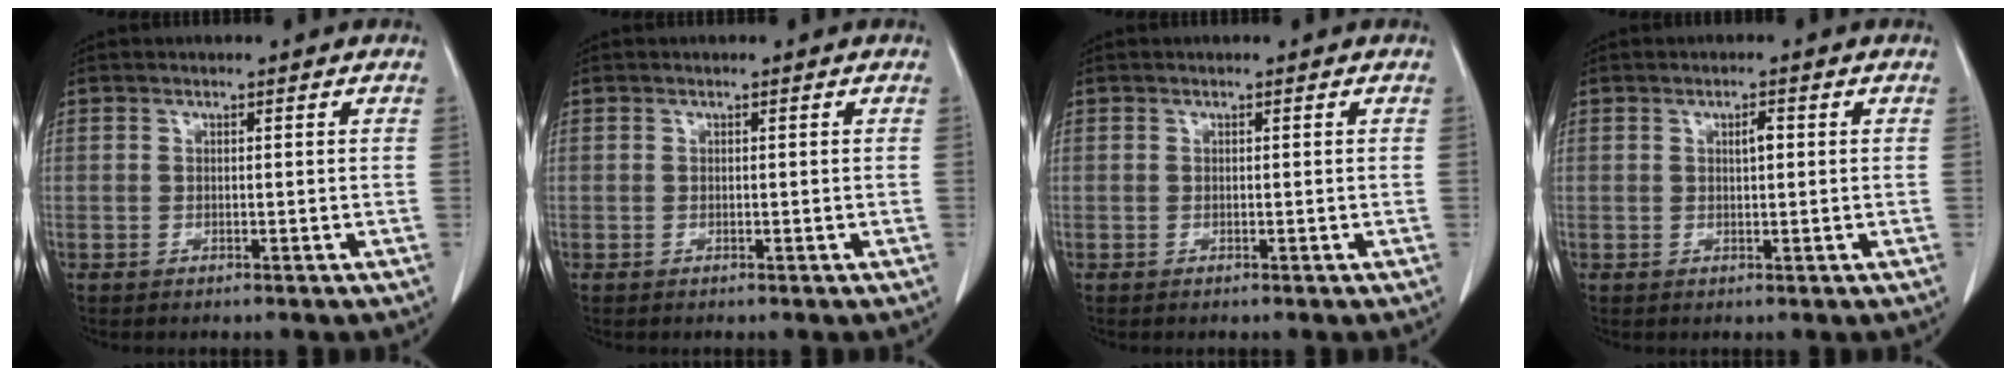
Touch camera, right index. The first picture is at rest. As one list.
[{"total": 0.0}, {"total": 0.0}, {"total": 1.6, "force": [0.4, 0.5, 1.5], "torque": [-0.026, 0.002, 0.007]}]